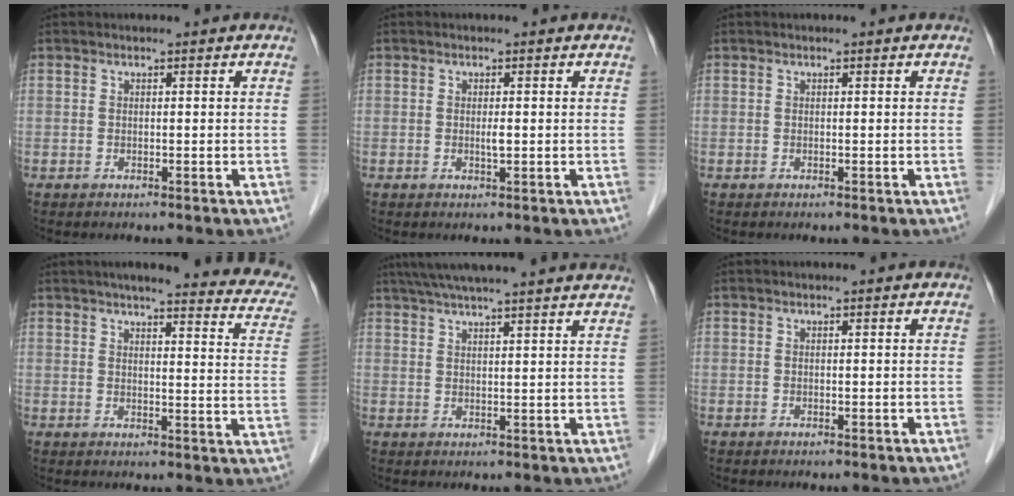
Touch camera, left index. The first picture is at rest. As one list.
[{"total": 1.0, "force": [0.0, 0.2, 1.0], "torque": [-0.018, -0.002, -0.001]}, {"total": 0.0}, {"total": 19.6, "force": [17.0, 2.3, 9.6], "torque": [-0.108, -0.022, 0.183]}, {"total": 18.8, "force": [16.5, 0.3, 9.1], "torque": [-0.149, 0.034, 0.217]}, {"total": 0.0}]